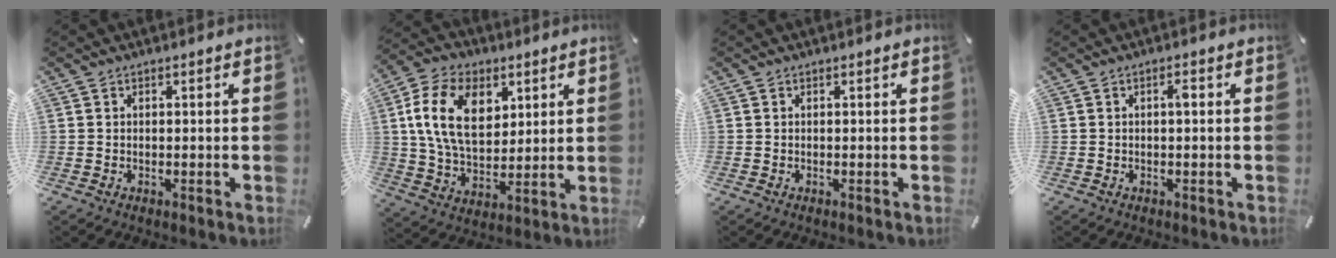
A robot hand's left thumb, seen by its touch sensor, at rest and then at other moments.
{"total": 15.1, "force": [5.0, 10.4, 9.8], "torque": [-0.199, 0.002, 0.087]}
{"total": 0.0}
{"total": 1.6, "force": [0.1, 0.4, 1.5], "torque": [-0.030, 0.003, -0.001]}